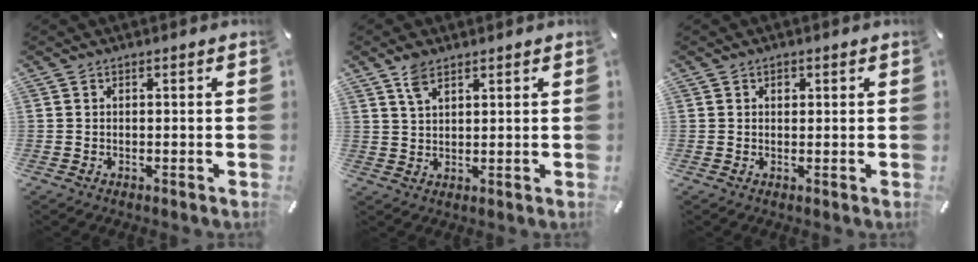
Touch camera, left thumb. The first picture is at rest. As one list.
[{"total": 4.6, "force": [2.9, 2.3, 2.8], "torque": [-0.053, -0.002, 0.052]}, {"total": 1.1, "force": [0.4, 0.9, 0.5], "torque": [0.006, -0.004, 0.004]}]